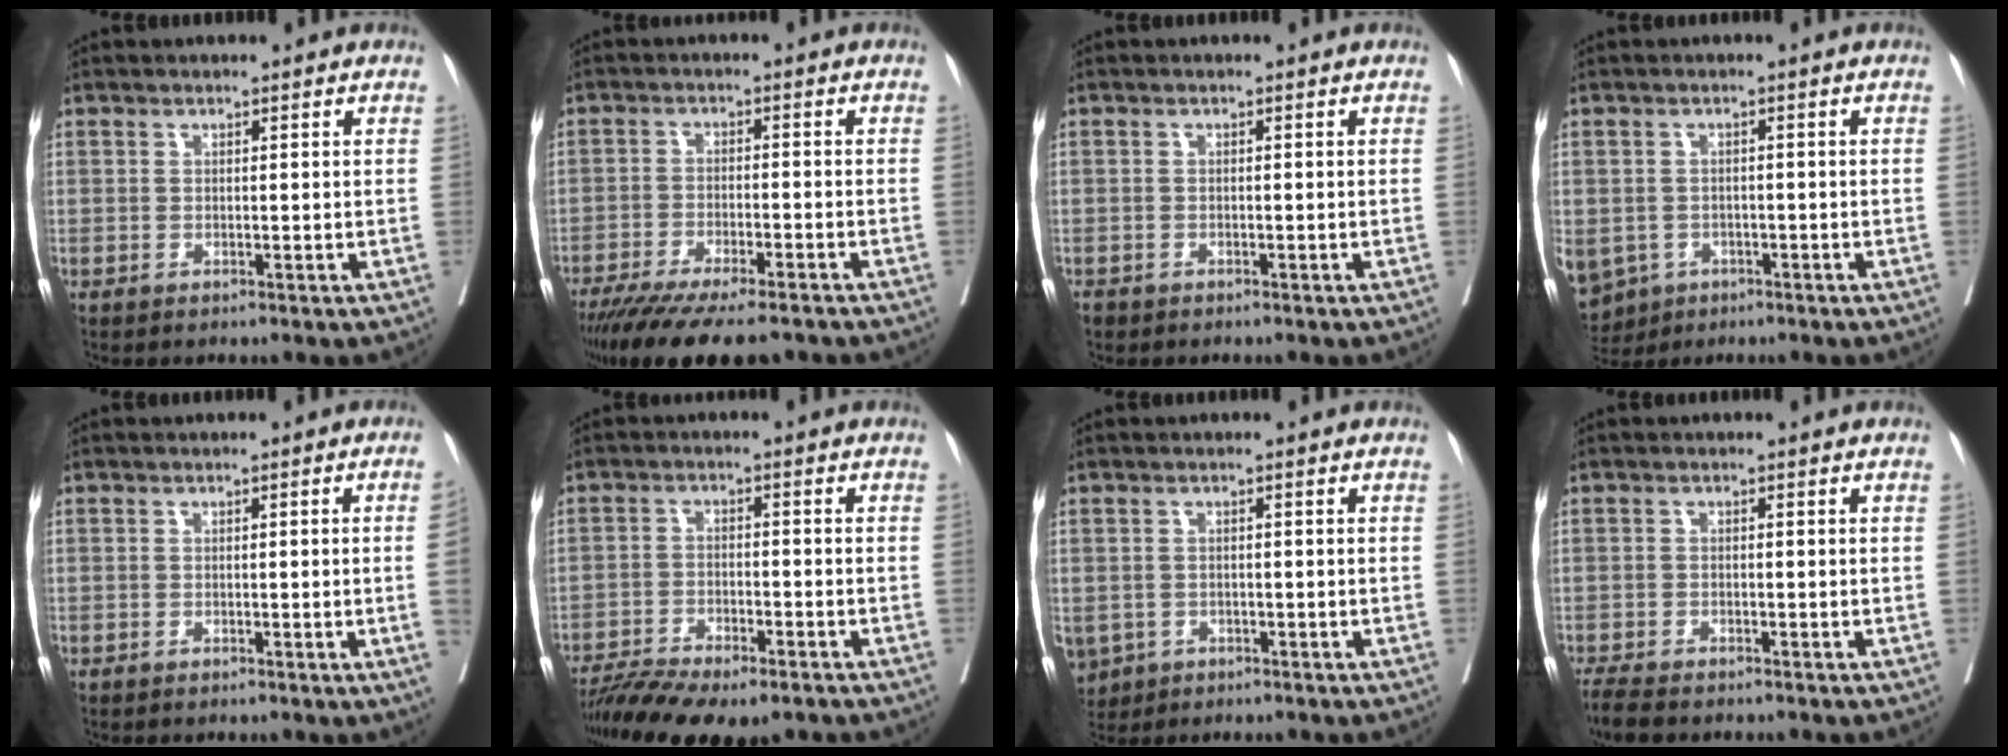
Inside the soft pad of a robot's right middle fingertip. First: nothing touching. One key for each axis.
{"total": 15.9, "fx": -13.0, "fy": 2.6, "fz": 8.8, "tx": -0.143, "ty": -0.036, "tz": -0.199}
{"total": 1.5, "fx": -1.3, "fy": 0.7, "fz": 0.4, "tx": -0.017, "ty": -0.004, "tz": -0.022}
{"total": 12.8, "fx": -5.9, "fy": 10.4, "fz": 4.6, "tx": -0.150, "ty": -0.011, "tz": -0.077}
{"total": 2.4, "fx": -0.5, "fy": -0.5, "fz": 2.3, "tx": -0.035, "ty": 0.000, "tz": -0.005}
{"total": 13.3, "fx": -10.8, "fy": 2.9, "fz": 7.1, "tx": -0.129, "ty": -0.013, "tz": -0.171}
{"total": 7.1, "fx": -3.4, "fy": 5.8, "fz": 2.3, "tx": -0.069, "ty": -0.003, "tz": -0.049}
{"total": 4.7, "fx": -4.1, "fy": 0.9, "fz": 2.1, "tx": -0.042, "ty": -0.015, "tz": -0.072}